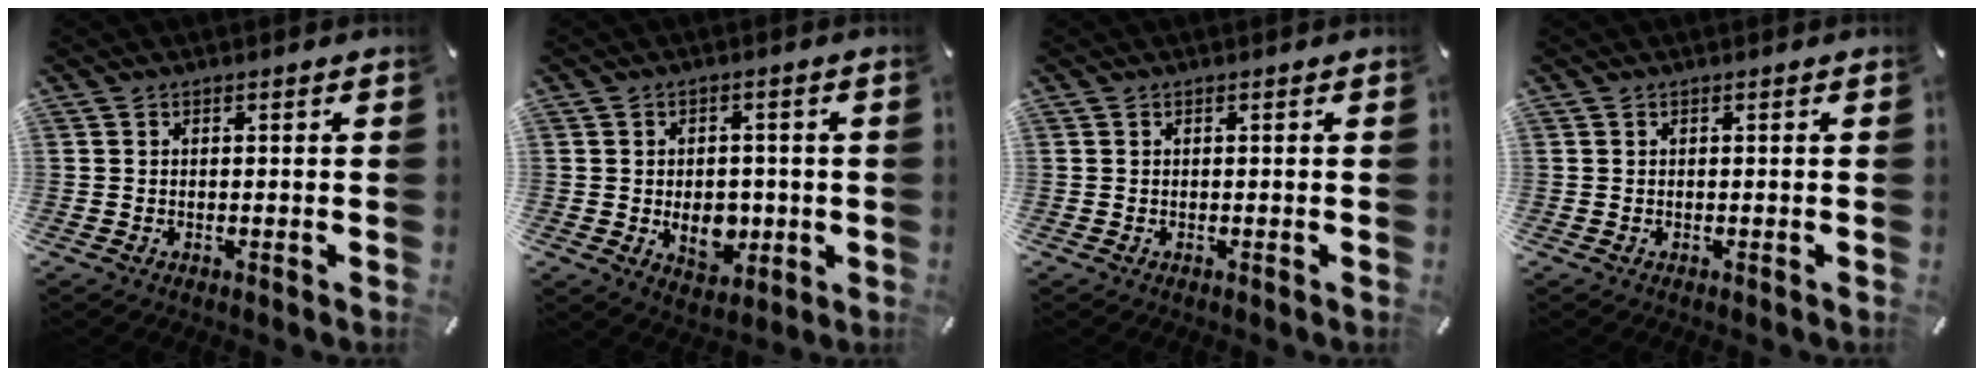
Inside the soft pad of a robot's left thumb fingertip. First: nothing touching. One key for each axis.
{"total": 7.8, "fx": -1.1, "fy": 5.9, "fz": 5.0, "tx": -0.067, "ty": -0.001, "tz": -0.019}
{"total": 0.0}
{"total": 0.0}